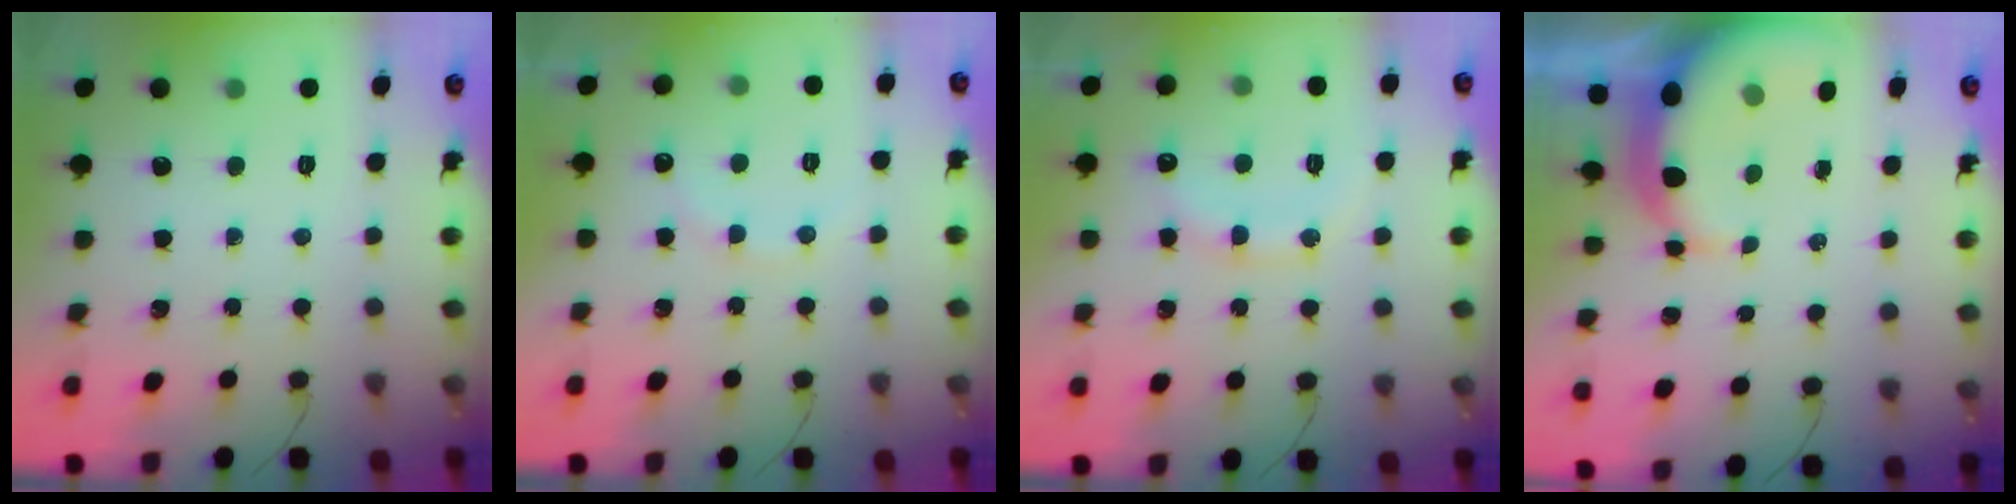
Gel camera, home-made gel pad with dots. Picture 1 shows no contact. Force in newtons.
{"total": 8.3, "press": 8.2, "slide": 1.6}
{"total": 11.6, "press": 11.6, "slide": 1.0}
{"total": 7.5, "press": 7.4, "slide": 1.3}